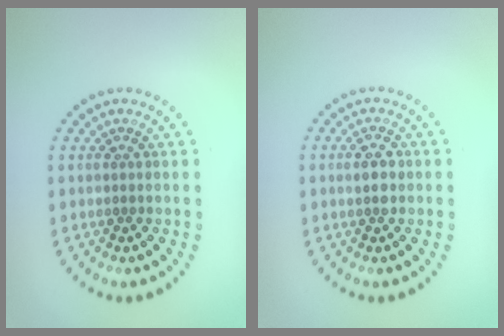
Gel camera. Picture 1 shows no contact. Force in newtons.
{"total": 1.6, "press": 1.6, "slide": 0.0}